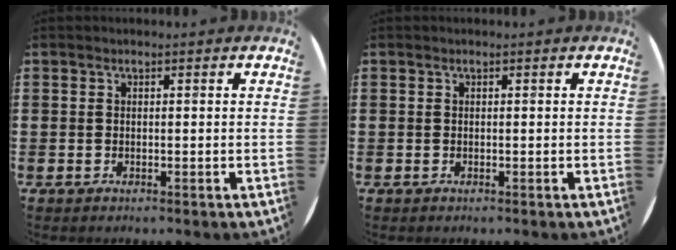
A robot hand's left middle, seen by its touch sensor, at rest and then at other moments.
{"total": 0.0}